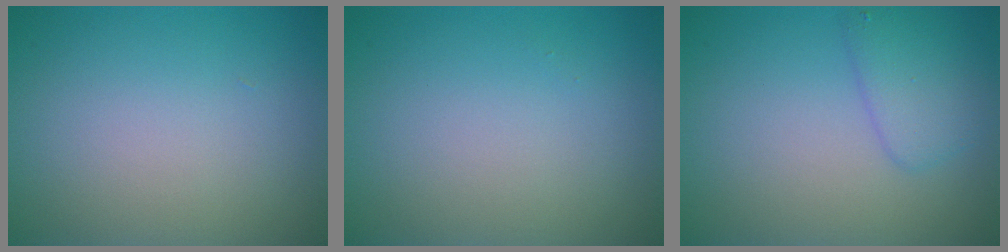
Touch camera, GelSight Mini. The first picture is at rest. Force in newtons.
{"total": 0.0}
{"total": 2.6, "press": 2.5, "slide": 0.2}